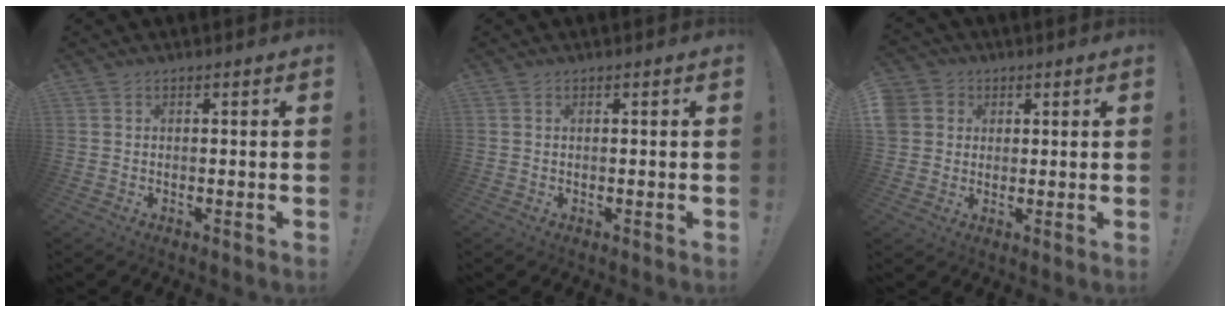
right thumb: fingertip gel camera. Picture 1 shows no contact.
{"total": 0.0}
{"total": 5.5, "force": [1.4, 5.2, 1.2], "torque": [-0.030, -0.005, 0.028]}